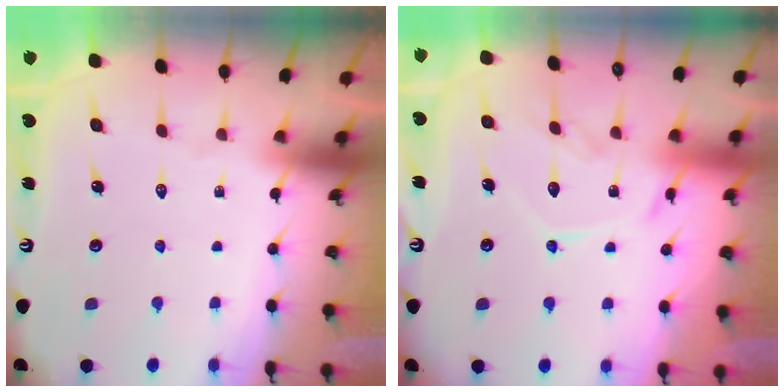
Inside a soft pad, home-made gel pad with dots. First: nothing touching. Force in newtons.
{"total": 11.4, "press": 11.4, "slide": 0.5}